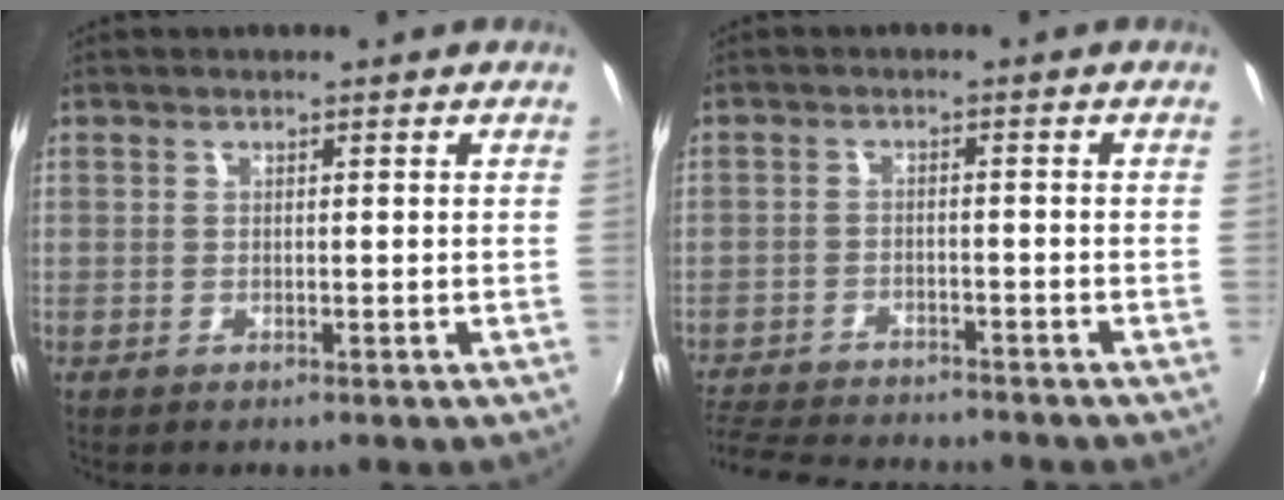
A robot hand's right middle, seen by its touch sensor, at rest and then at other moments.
{"total": 11.6, "force": [-10.5, 2.7, 3.9], "torque": [-0.107, -0.013, -0.173]}